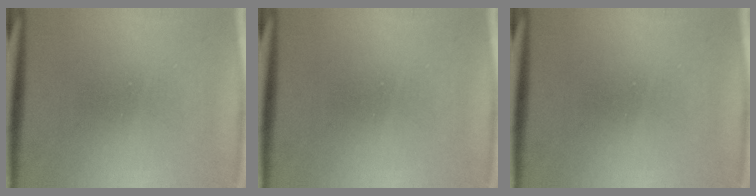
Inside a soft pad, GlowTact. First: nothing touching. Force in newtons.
{"total": 0.0}
{"total": 0.0}